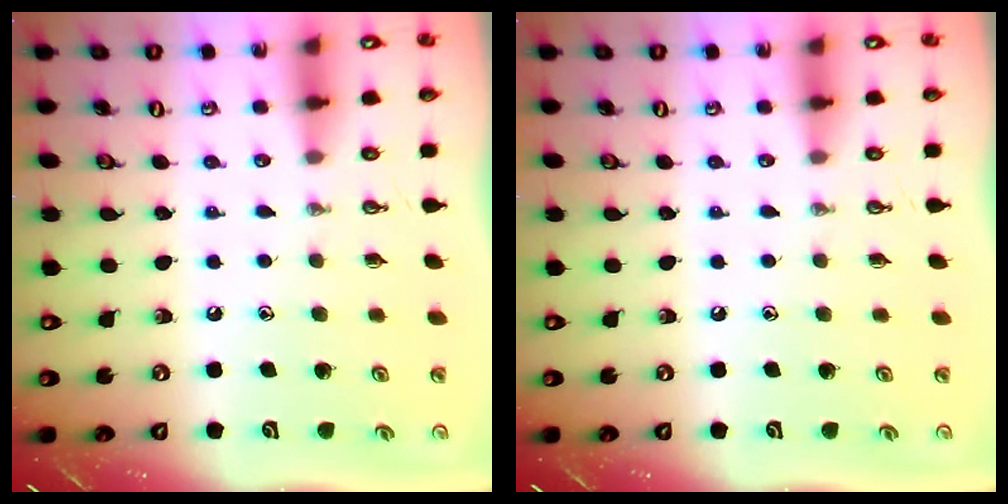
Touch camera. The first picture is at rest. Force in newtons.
{"total": 0.0}